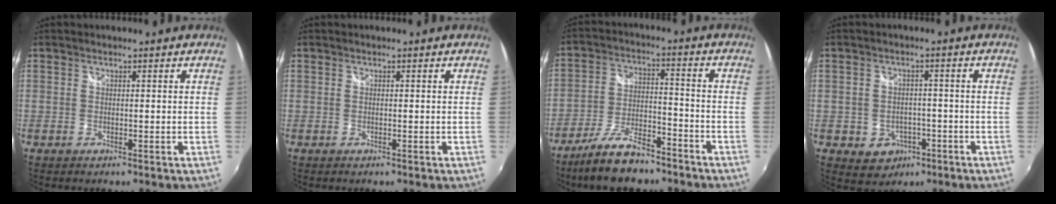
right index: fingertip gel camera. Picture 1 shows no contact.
{"total": 0.0}
{"total": 12.3, "force": [-9.6, 3.8, 6.6], "torque": [-0.145, -0.008, -0.169]}
{"total": 6.2, "force": [-2.6, 5.3, 2.0], "torque": [-0.053, 0.006, -0.024]}